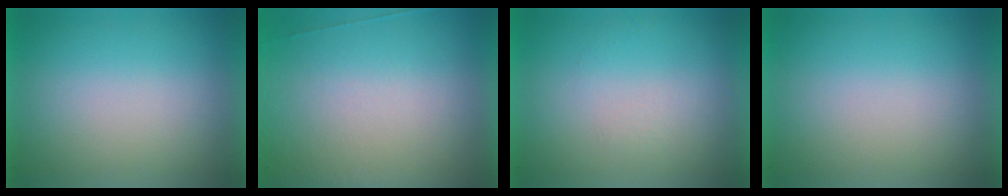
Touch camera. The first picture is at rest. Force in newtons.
{"total": 7.5}
{"total": 1.2}
{"total": 0.0}